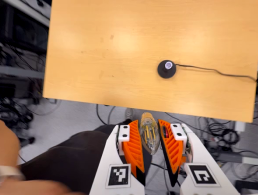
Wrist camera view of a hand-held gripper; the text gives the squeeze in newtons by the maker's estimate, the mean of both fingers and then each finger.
{"total": 13.5, "left": 13.7, "right": 13.3}